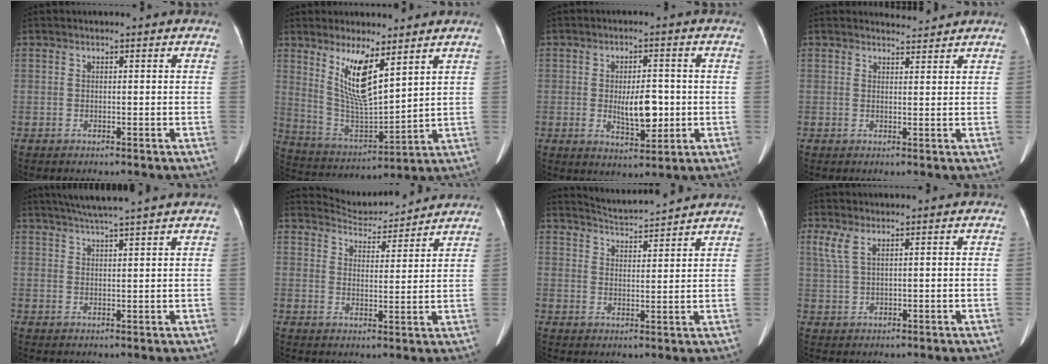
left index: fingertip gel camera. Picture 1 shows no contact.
{"total": 10.2, "force": [5.6, 2.2, 8.2], "torque": [-0.165, -0.015, 0.116]}
{"total": 6.2, "force": [-0.6, 2.4, 5.7], "torque": [-0.094, -0.006, -0.006]}
{"total": 2.3, "force": [2.2, -0.2, -0.5], "torque": [-0.002, -0.003, 0.035]}
{"total": 7.9, "force": [6.8, -1.2, 3.9], "torque": [-0.064, 0.019, 0.100]}
{"total": 7.7, "force": [7.6, 0.6, -0.1], "torque": [-0.007, 0.011, 0.116]}
{"total": 7.3, "force": [7.2, -0.8, 1.0], "torque": [-0.032, 0.009, 0.114]}
{"total": 3.1, "force": [1.8, 0.8, 2.5], "torque": [-0.068, 0.012, 0.045]}